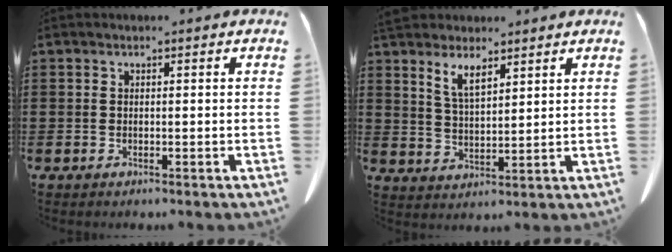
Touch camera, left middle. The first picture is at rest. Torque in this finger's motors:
{"motor_torque": [0.79, 0.59, 0.20, 0.12]}